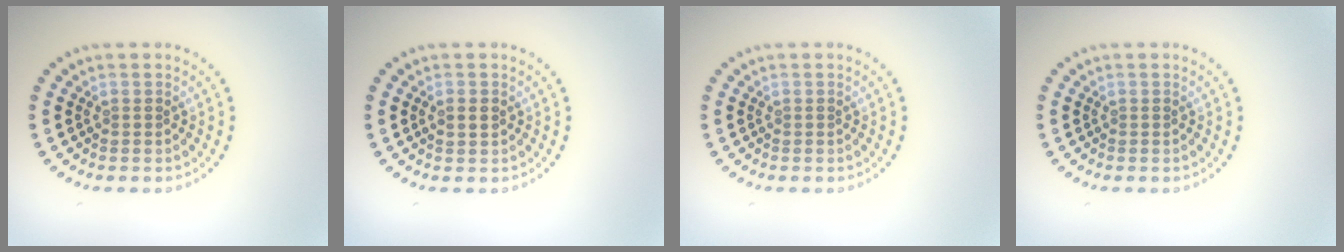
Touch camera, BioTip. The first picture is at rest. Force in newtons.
{"total": 1.9, "press": 1.9, "slide": 0.2}
{"total": 0.0}
{"total": 0.0}